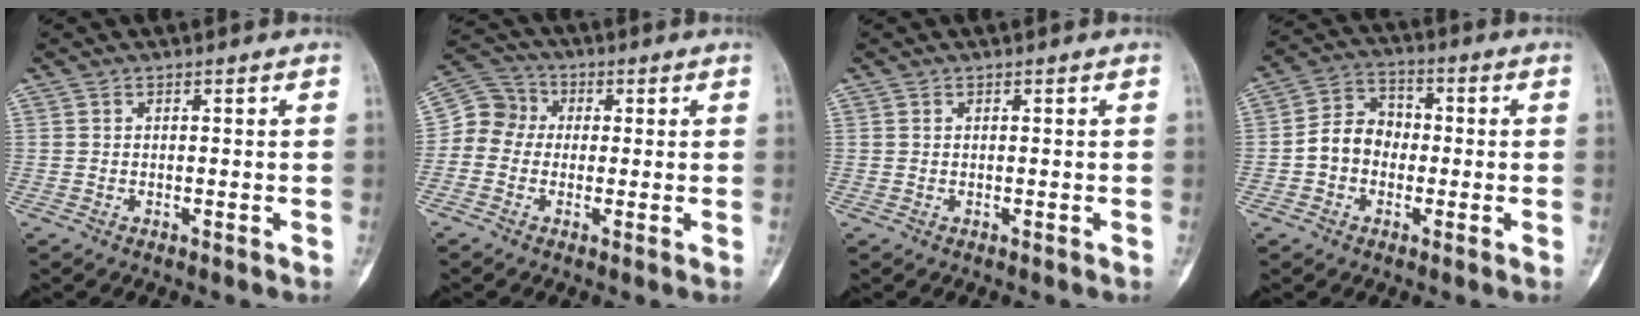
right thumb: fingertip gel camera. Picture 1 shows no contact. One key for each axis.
{"total": 7.1, "fx": -0.3, "fy": 6.6, "fz": 2.7, "tx": -0.029, "ty": 0.026, "tz": -0.020}
{"total": 0.0}
{"total": 8.1, "fx": -1.3, "fy": 6.7, "fz": 4.2, "tx": -0.055, "ty": 0.033, "tz": -0.038}